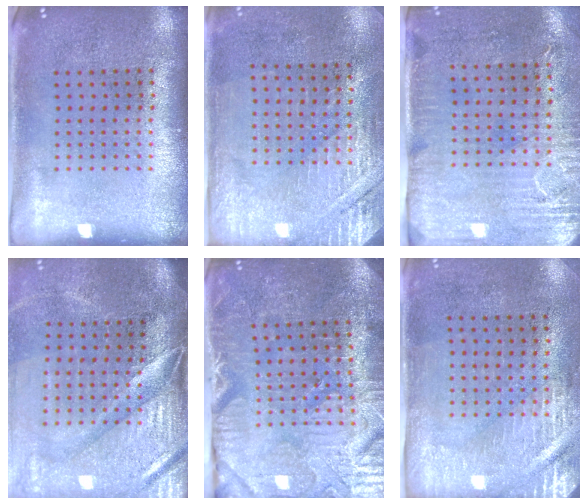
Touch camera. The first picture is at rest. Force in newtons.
{"total": 2.9, "press": 2.7, "slide": 1.1}
{"total": 2.9, "press": 2.4, "slide": 1.6}
{"total": 4.6, "press": 3.9, "slide": 2.4}
{"total": 4.0, "press": 3.9, "slide": 0.6}
{"total": 2.9, "press": 2.5, "slide": 1.5}